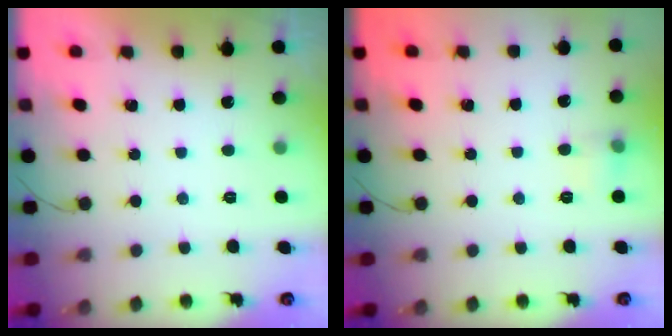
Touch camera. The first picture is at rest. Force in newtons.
{"total": 6.9, "press": 6.8, "slide": 1.3}